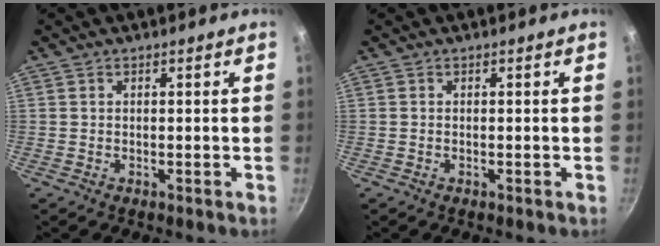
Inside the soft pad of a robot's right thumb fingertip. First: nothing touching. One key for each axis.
{"total": 0.0}